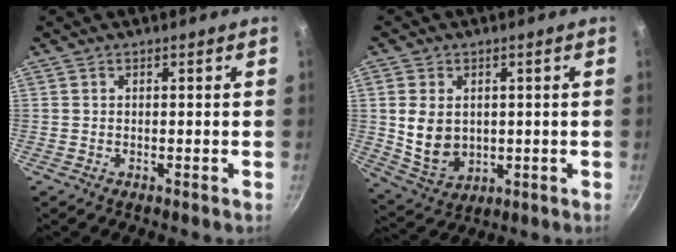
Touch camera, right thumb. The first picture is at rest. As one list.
[{"total": 9.2, "force": [0.9, 6.9, 6.0], "torque": [-0.098, -0.014, 0.034]}]